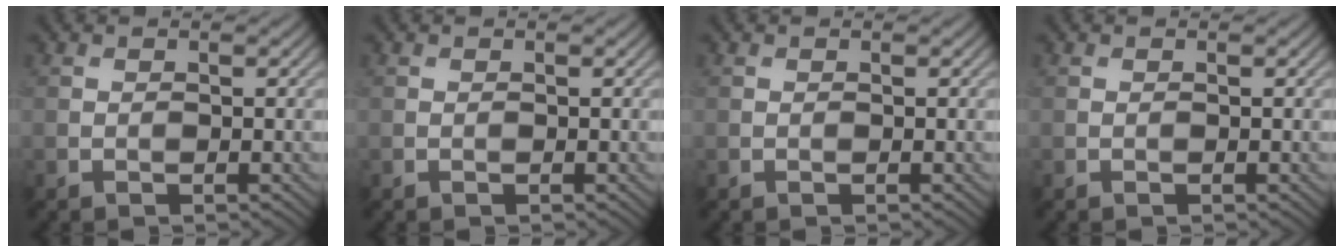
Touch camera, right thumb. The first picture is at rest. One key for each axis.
{"total": 0.0}
{"total": 0.0}
{"total": 0.0}